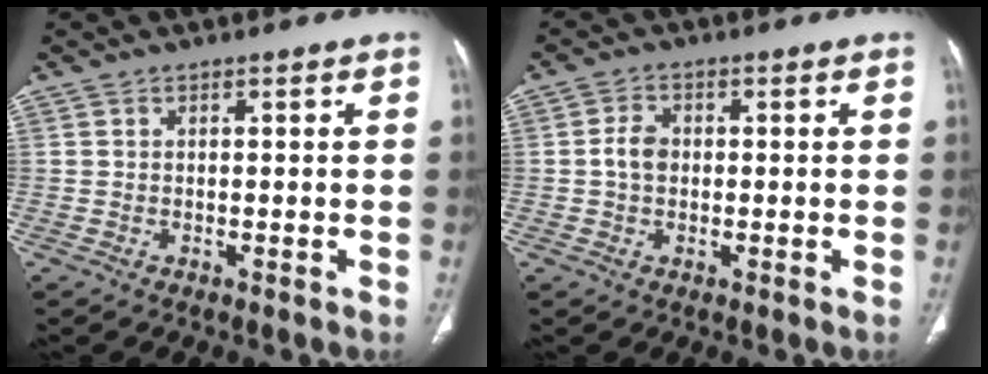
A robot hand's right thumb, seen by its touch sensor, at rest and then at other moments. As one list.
[{"total": 3.7, "force": [0.0, 2.8, 2.4], "torque": [-0.042, 0.009, -0.005]}]